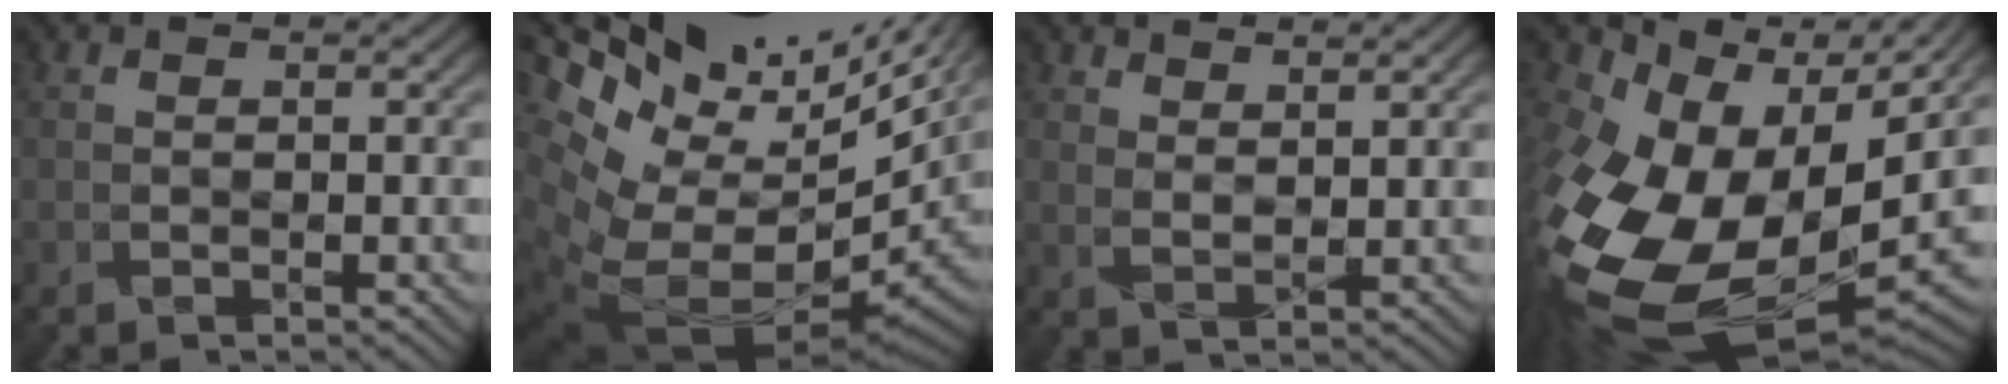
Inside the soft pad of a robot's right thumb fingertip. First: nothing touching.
{"total": 17.0, "force": [5.8, 8.4, 13.6], "torque": [-0.233, 0.001, 0.140]}
{"total": 3.4, "force": [3.0, 0.7, 1.4], "torque": [-0.008, -0.010, 0.052]}
{"total": 17.6, "force": [-1.2, 12.3, 12.5], "torque": [-0.276, -0.046, -0.002]}